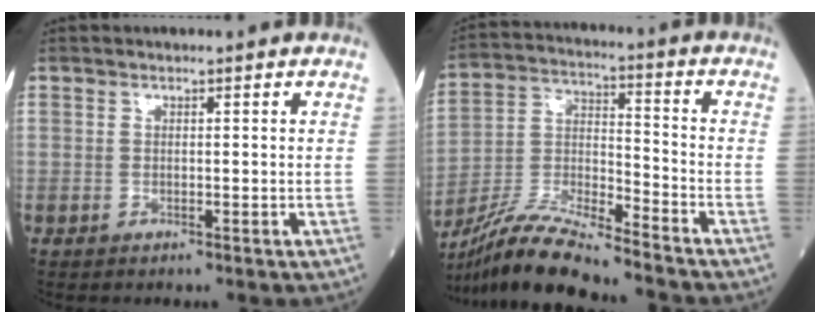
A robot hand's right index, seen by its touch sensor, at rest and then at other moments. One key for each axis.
{"total": 14.1, "fx": -12.9, "fy": 0.1, "fz": 5.8, "tx": -0.114, "ty": -0.005, "tz": -0.240}